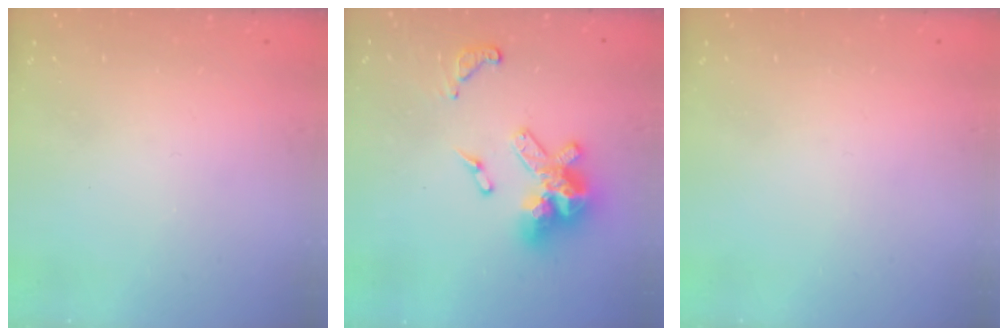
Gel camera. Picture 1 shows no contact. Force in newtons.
{"total": 15.8, "press": 15.8, "slide": 1.4}
{"total": 0.0}